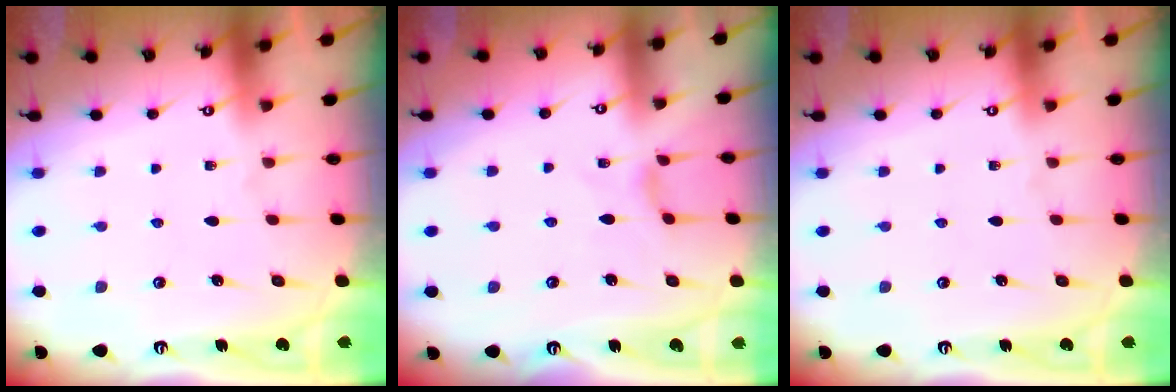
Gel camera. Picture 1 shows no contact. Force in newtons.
{"total": 1.7, "press": 1.6, "slide": 0.4}
{"total": 0.0}